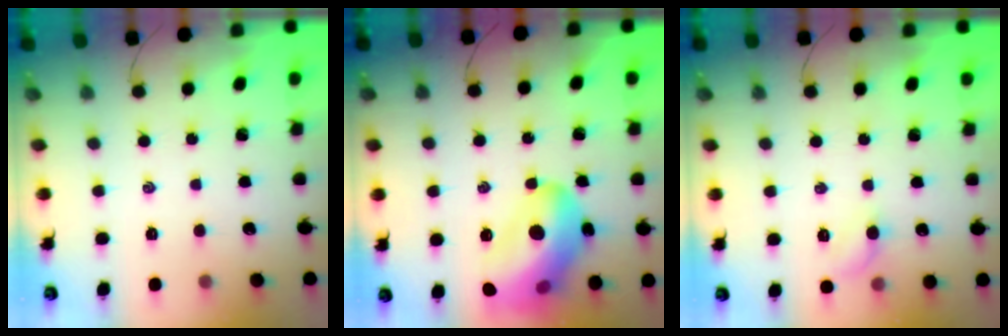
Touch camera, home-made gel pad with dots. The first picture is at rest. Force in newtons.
{"total": 20.0, "press": 19.8, "slide": 2.9}
{"total": 5.2, "press": 5.1, "slide": 0.9}